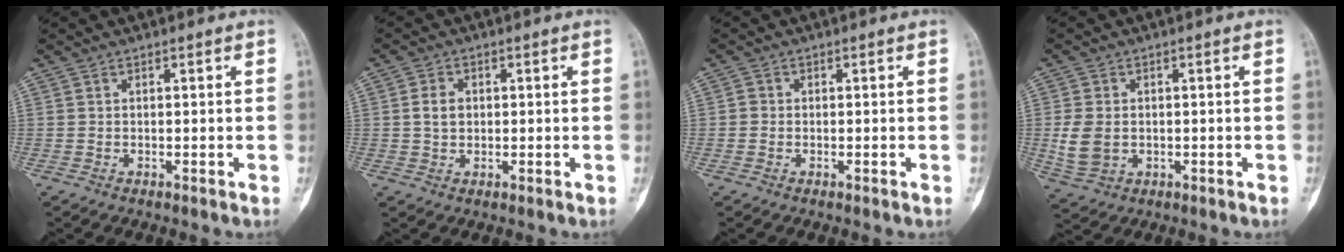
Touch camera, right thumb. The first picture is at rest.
{"total": 3.3, "force": [0.4, 2.5, 2.1], "torque": [-0.033, 0.004, 0.005]}
{"total": 1.0, "force": [-0.2, 1.0, 0.3], "torque": [0.003, 0.004, -0.007]}
{"total": 6.3, "force": [-0.3, 4.8, 4.2], "torque": [-0.080, -0.002, 0.000]}